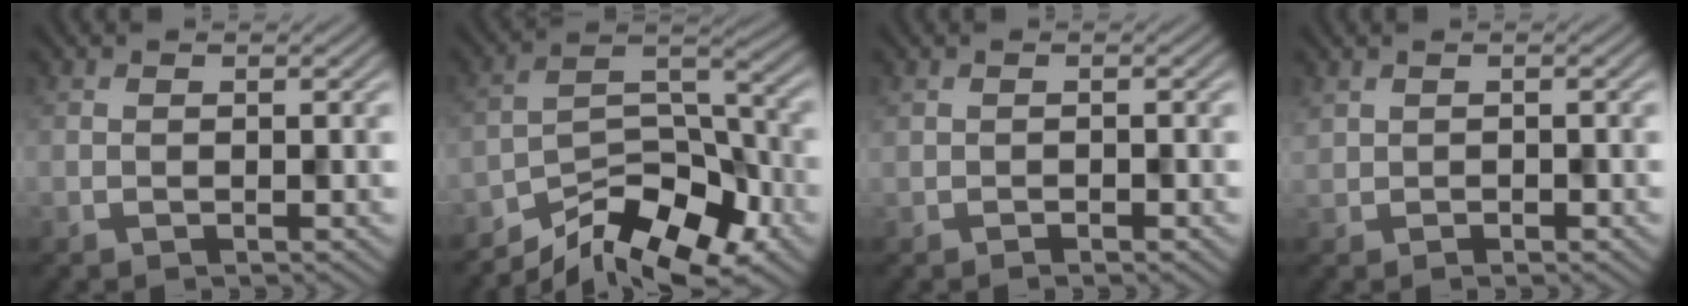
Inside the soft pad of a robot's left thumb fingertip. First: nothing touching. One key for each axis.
{"total": 11.7, "fx": -9.0, "fy": 4.2, "fz": 6.1, "tx": -0.093, "ty": 0.001, "tz": -0.162}
{"total": 0.7, "fx": -0.6, "fy": 0.2, "fz": 0.4, "tx": -0.009, "ty": 0.001, "tz": -0.009}
{"total": 0.9, "fx": 0.2, "fy": 0.7, "fz": 0.6, "tx": -0.014, "ty": -0.001, "tz": 0.007}